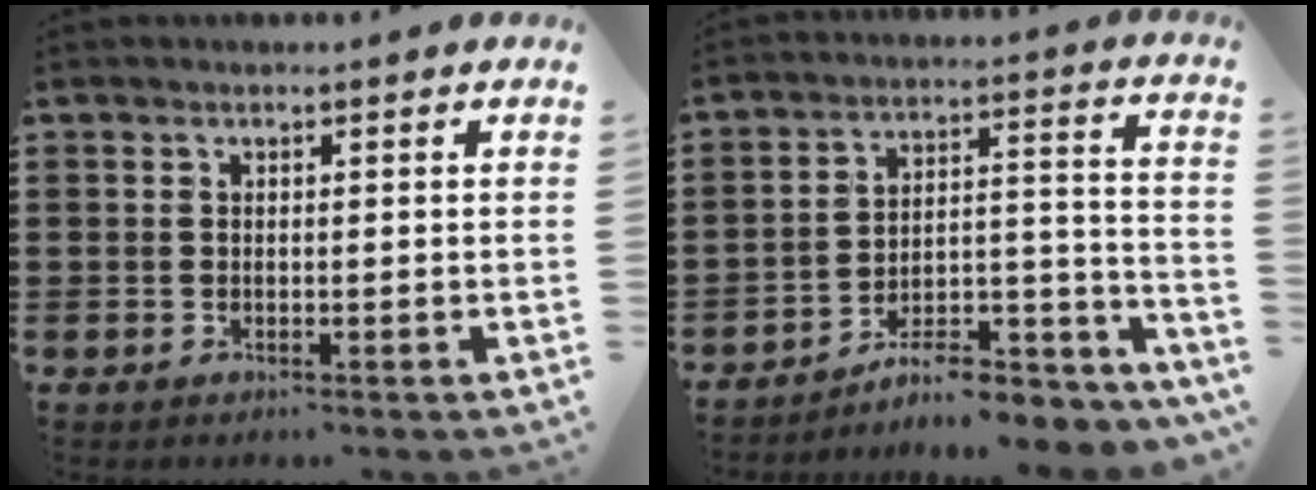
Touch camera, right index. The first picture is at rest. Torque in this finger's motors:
{"motor_torque": [1.23, 0.91, 0.56, 0.08]}